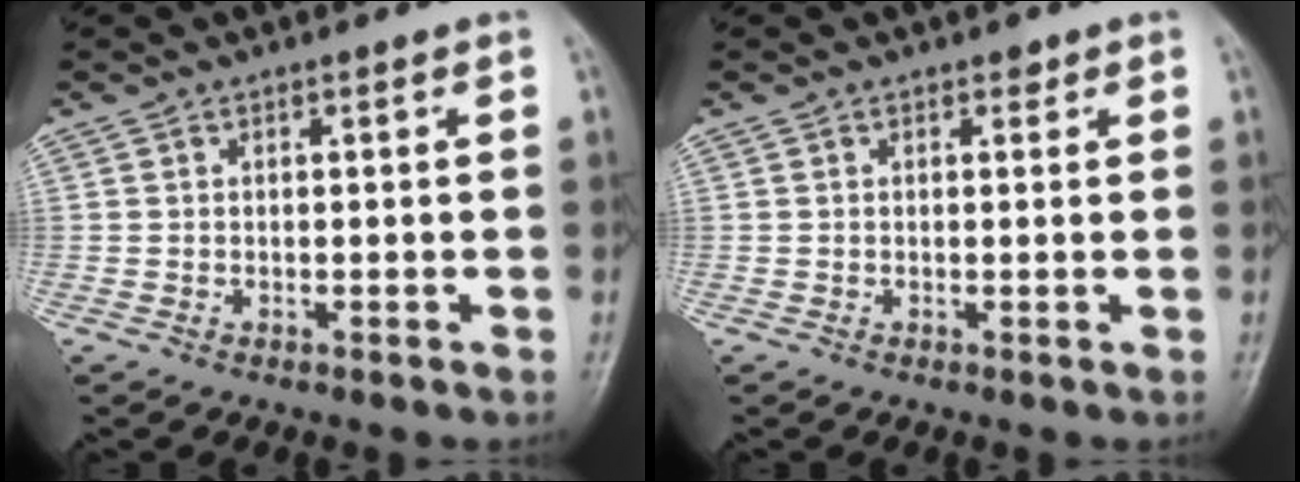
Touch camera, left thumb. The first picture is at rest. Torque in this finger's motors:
{"motor_torque": [0.46, -0.40, 0.04, -0.26, 0.10]}